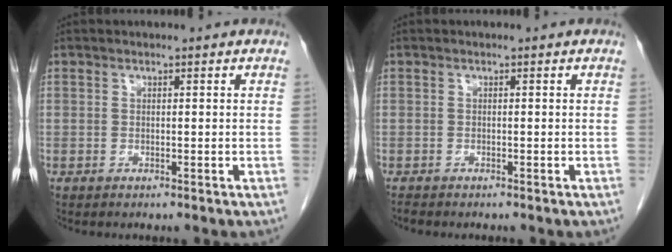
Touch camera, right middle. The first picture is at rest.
{"total": 0.8, "force": [-0.8, 0.1, 0.2], "torque": [-0.012, -0.004, -0.016]}